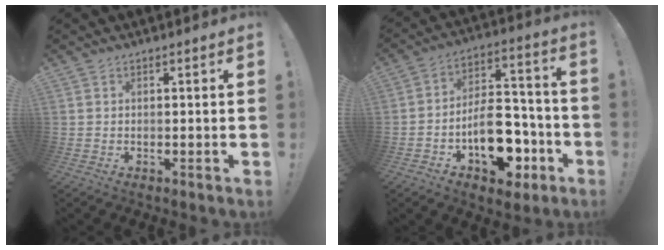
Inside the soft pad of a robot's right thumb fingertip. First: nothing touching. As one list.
[{"total": 17.0, "force": [-7.1, 10.5, 11.3], "torque": [-0.157, 0.063, -0.105]}]